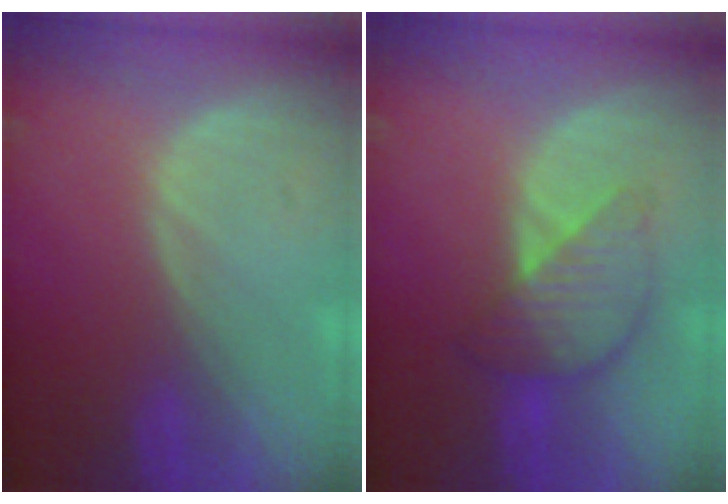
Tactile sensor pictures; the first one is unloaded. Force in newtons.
{"total": 6.2, "press": 6.2, "slide": 0.4}